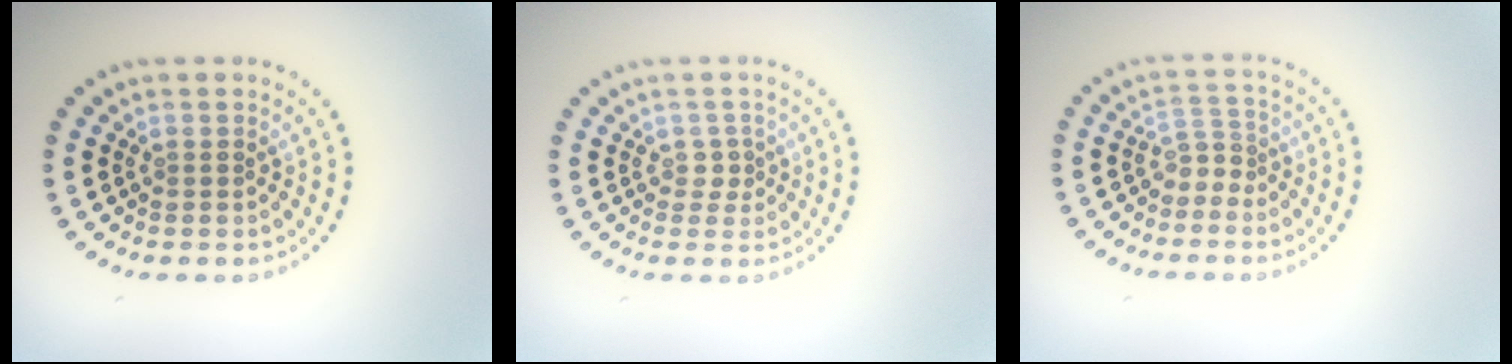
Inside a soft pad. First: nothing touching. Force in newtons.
{"total": 1.0, "press": 0.8, "slide": 0.6}
{"total": 1.9, "press": 1.2, "slide": 1.4}